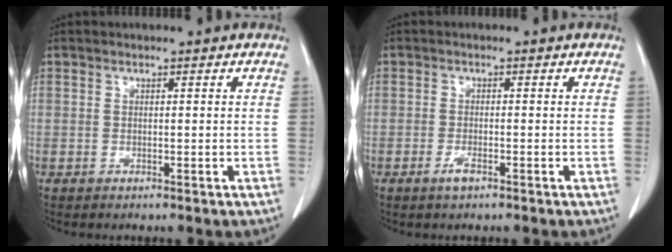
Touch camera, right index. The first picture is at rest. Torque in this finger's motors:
{"motor_torque": [-0.02, 0.02, 0.03, 0.01]}